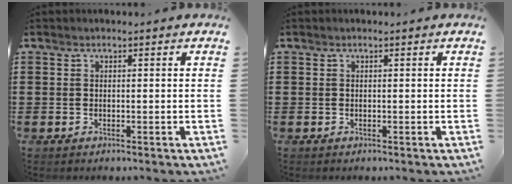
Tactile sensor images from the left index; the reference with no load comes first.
{"total": 0.0}